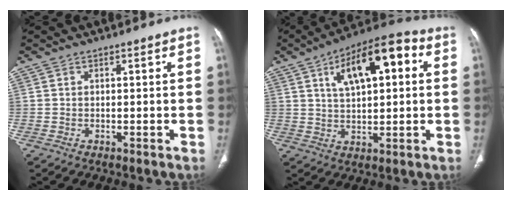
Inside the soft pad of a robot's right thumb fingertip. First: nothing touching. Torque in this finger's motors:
{"motor_torque": [0.02, 0.40, 0.28, 0.27, 0.25]}